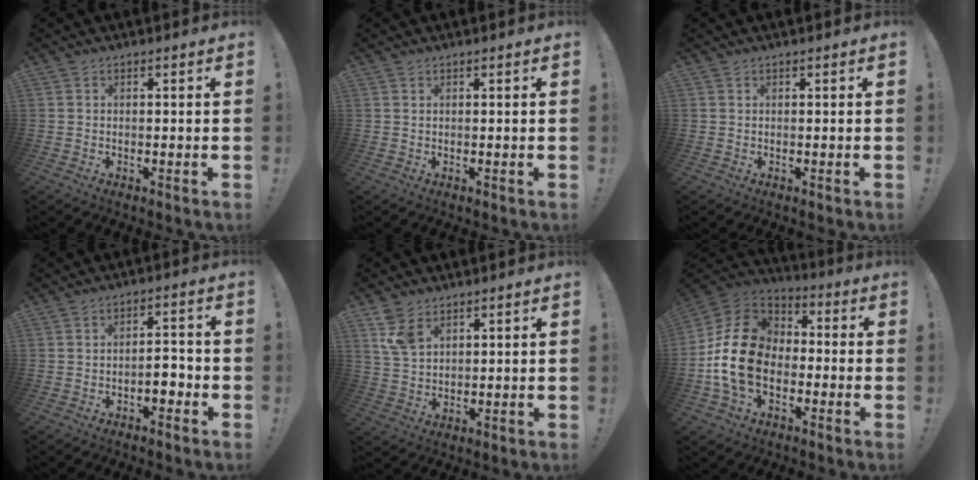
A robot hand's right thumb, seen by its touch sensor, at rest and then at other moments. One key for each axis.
{"total": 0.0}
{"total": 0.0}
{"total": 5.1, "fx": -2.5, "fy": 2.4, "fz": 3.8, "tx": -0.059, "ty": 0.011, "tz": -0.042}
{"total": 6.5, "fx": 3.9, "fy": 3.8, "fz": 3.6, "tx": -0.067, "ty": -0.013, "tz": 0.078}
{"total": 17.9, "fx": -2.9, "fy": 13.2, "fz": 11.7, "tx": -0.212, "ty": 0.033, "tz": -0.042}